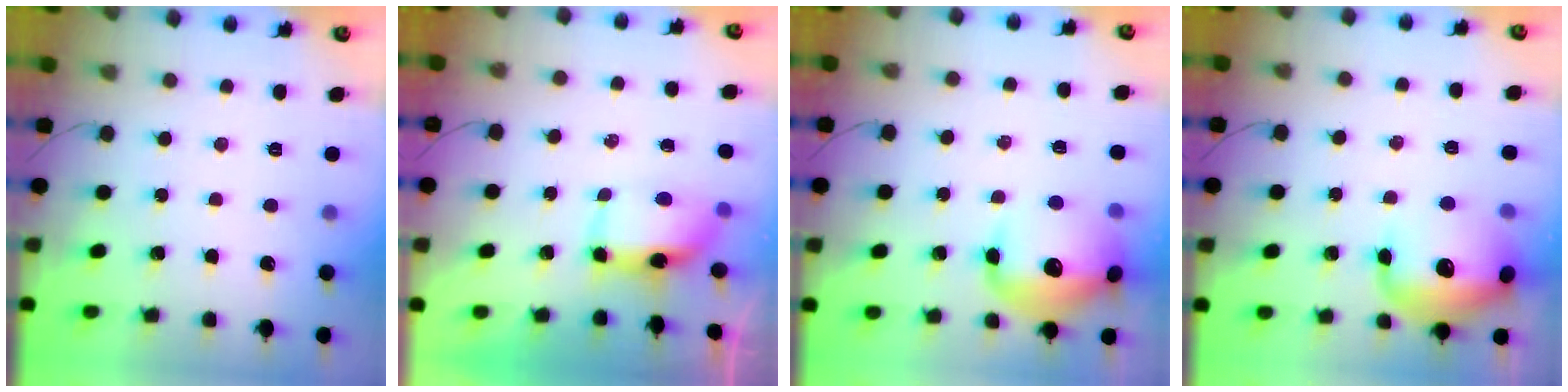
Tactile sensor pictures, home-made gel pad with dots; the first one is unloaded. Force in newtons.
{"total": 7.7, "press": 7.3, "slide": 2.5}
{"total": 16.1, "press": 15.8, "slide": 2.9}
{"total": 16.3, "press": 15.8, "slide": 3.8}